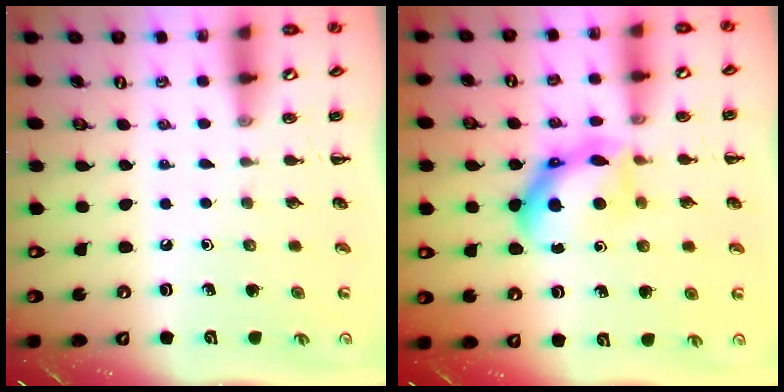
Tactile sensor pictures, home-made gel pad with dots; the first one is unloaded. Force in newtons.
{"total": 10.7, "press": 10.6, "slide": 0.7}